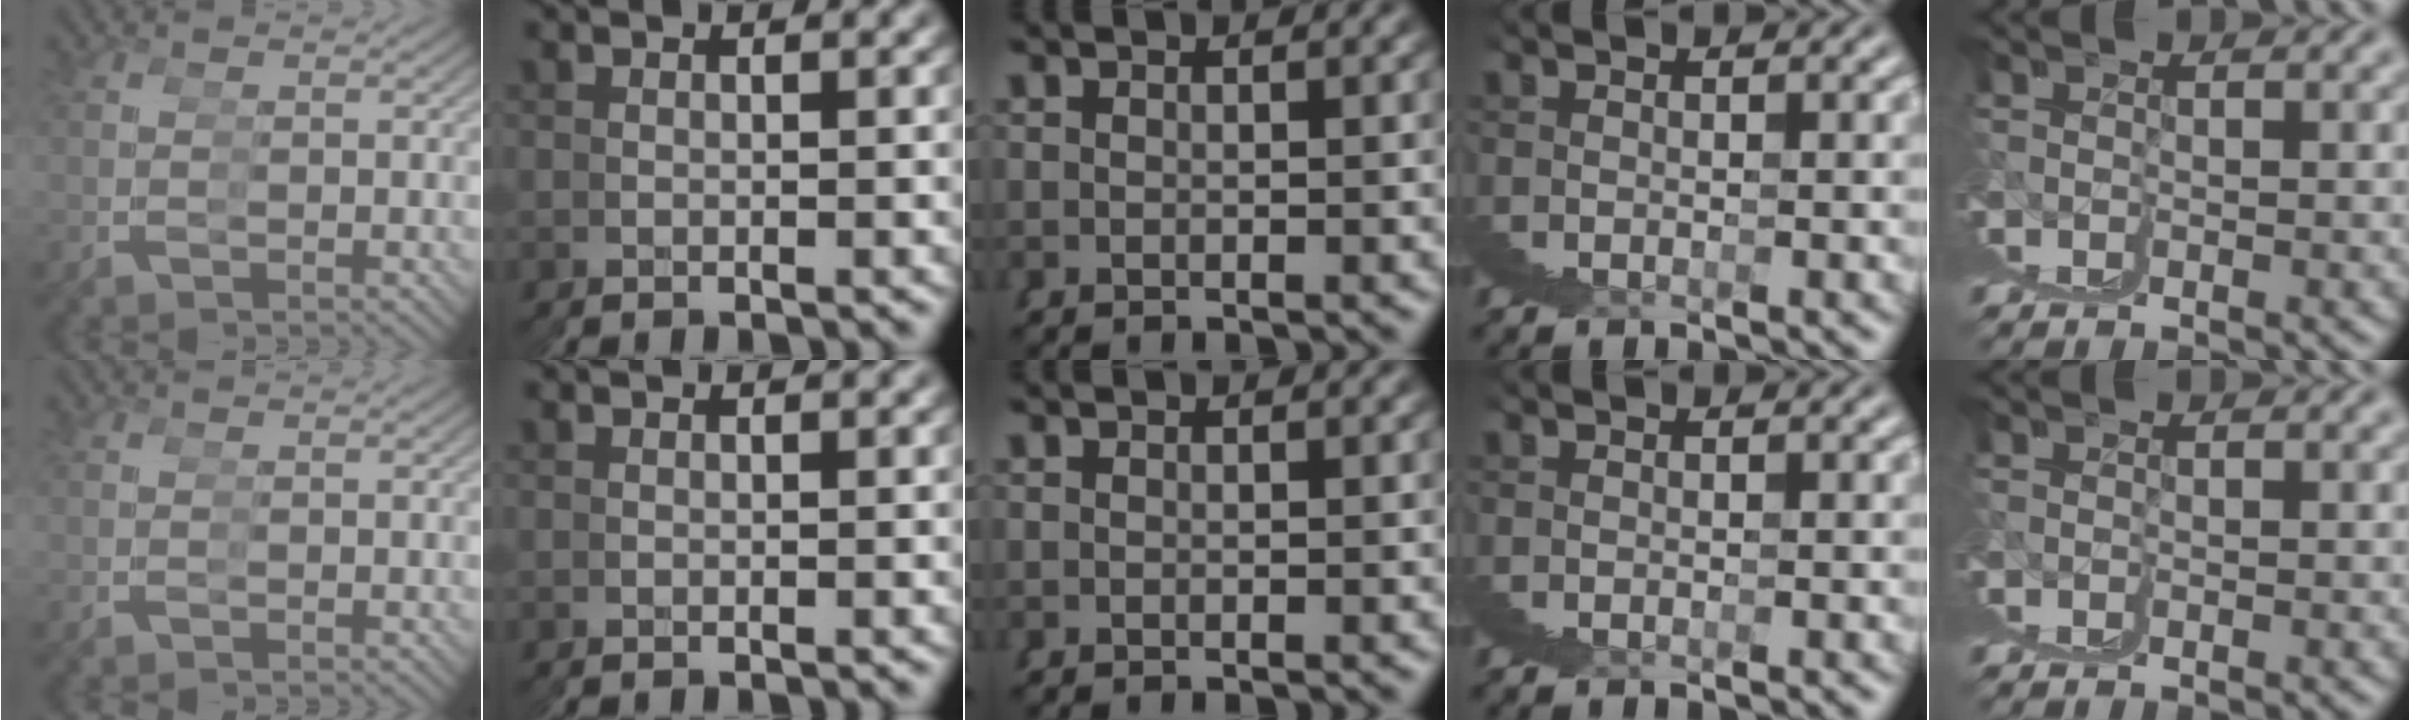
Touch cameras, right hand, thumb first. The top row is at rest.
{}